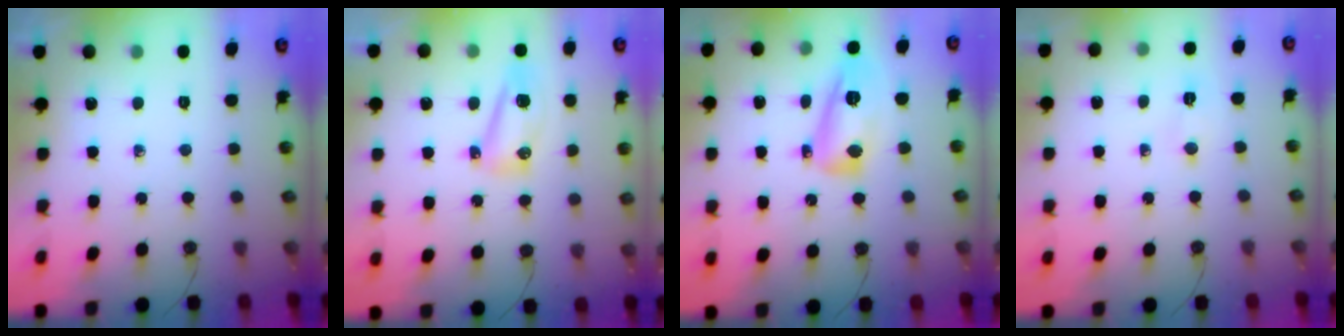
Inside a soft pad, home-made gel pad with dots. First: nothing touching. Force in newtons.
{"total": 8.4, "press": 8.4, "slide": 0.9}
{"total": 13.8, "press": 13.7, "slide": 1.2}
{"total": 7.0, "press": 2.8, "slide": 6.4}